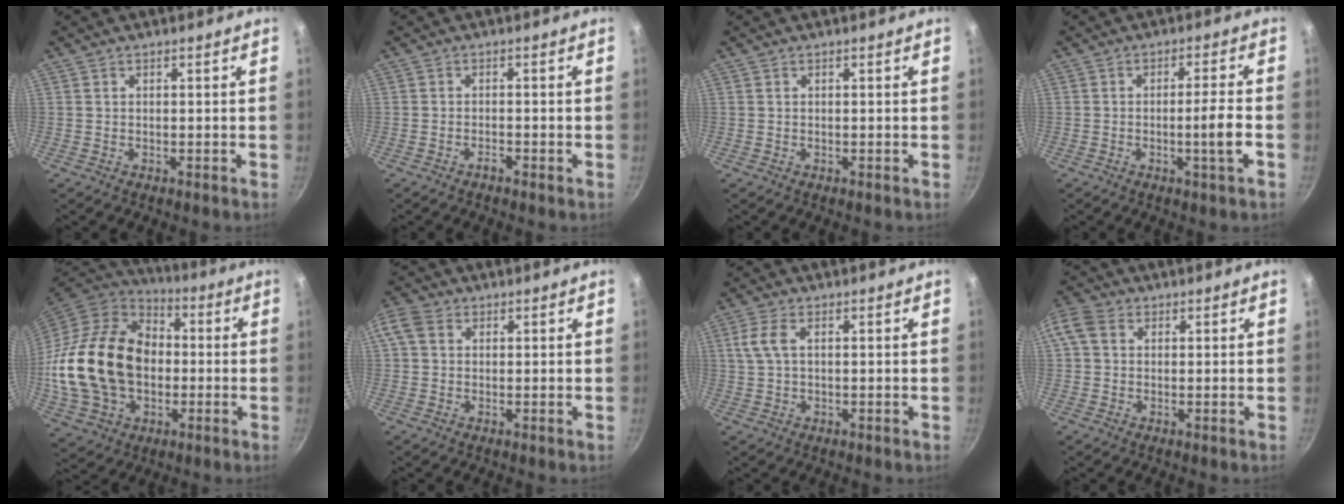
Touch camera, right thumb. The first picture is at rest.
{"total": 1.1, "force": [-0.9, 0.2, 0.6], "torque": [-0.011, 0.011, -0.018]}
{"total": 0.0}
{"total": 5.4, "force": [-1.7, -0.1, 5.1], "torque": [-0.083, 0.015, -0.025]}
{"total": 25.5, "force": [-1.1, 18.5, 17.5], "torque": [-0.310, 0.034, -0.009]}
{"total": 5.1, "force": [1.4, 4.0, 2.9], "torque": [-0.058, 0.010, 0.015]}
{"total": 4.1, "force": [1.0, 2.0, 3.4], "torque": [-0.076, 0.008, 0.019]}
{"total": 7.0, "force": [1.8, 5.5, 4.0], "torque": [-0.086, 0.017, 0.019]}